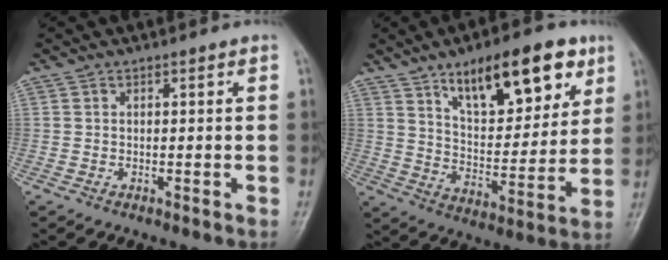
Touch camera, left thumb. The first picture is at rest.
{"total": 19.0, "force": [10.6, 8.0, 13.7], "torque": [-0.155, -0.047, 0.171]}